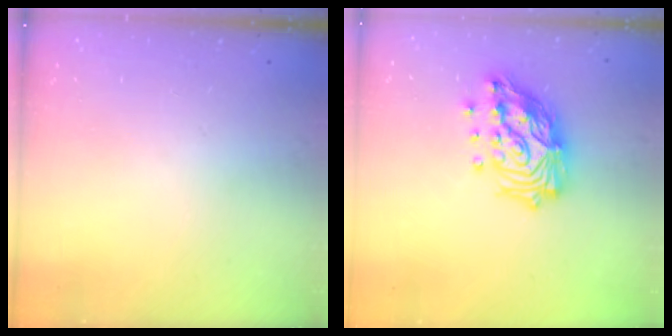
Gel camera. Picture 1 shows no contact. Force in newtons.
{"total": 18.2, "press": 18.1, "slide": 1.6}